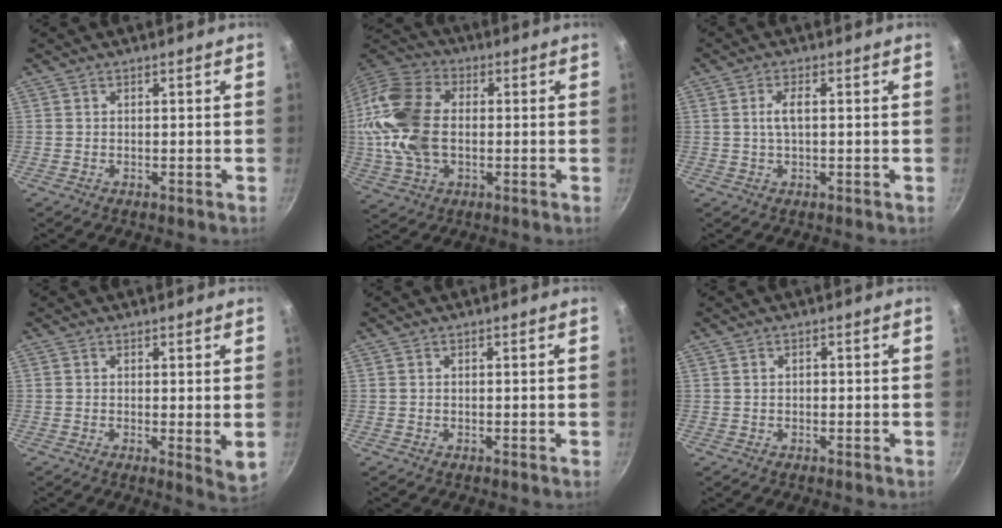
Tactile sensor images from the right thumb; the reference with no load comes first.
{"total": 17.5, "force": [0.1, 11.6, 13.1], "torque": [-0.253, 0.021, -0.008]}
{"total": 2.9, "force": [0.2, 1.0, 2.7], "torque": [-0.061, 0.006, 0.005]}
{"total": 3.9, "force": [0.3, 1.2, 3.7], "torque": [-0.054, -0.016, 0.004]}
{"total": 0.0}
{"total": 0.7, "force": [-0.1, 0.6, 0.5], "torque": [-0.005, 0.004, 0.000]}